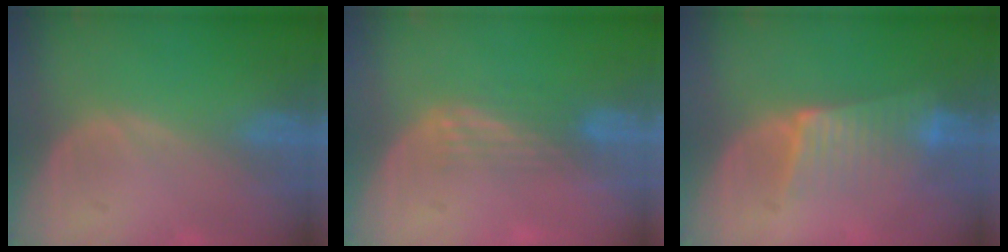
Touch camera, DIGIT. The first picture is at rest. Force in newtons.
{"total": 3.4, "press": 2.8, "slide": 1.9}
{"total": 6.5, "press": 5.8, "slide": 3.0}